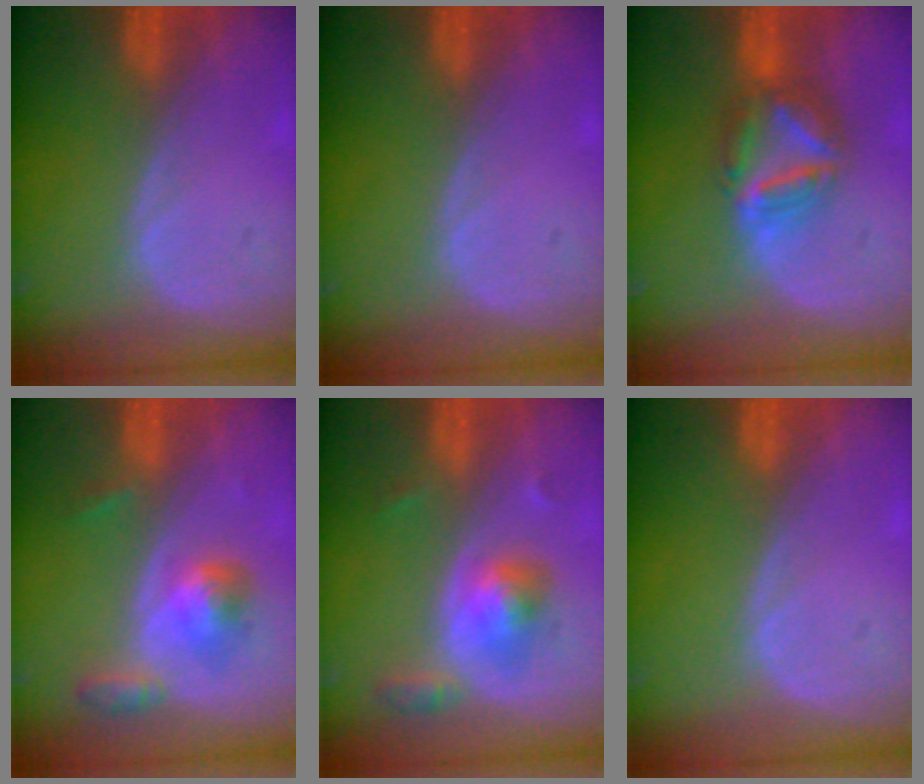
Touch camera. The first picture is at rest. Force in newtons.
{"total": 0.0}
{"total": 7.7, "press": 6.6, "slide": 4.0}
{"total": 5.2, "press": 4.9, "slide": 1.7}
{"total": 5.1, "press": 5.0, "slide": 1.1}
{"total": 0.0}